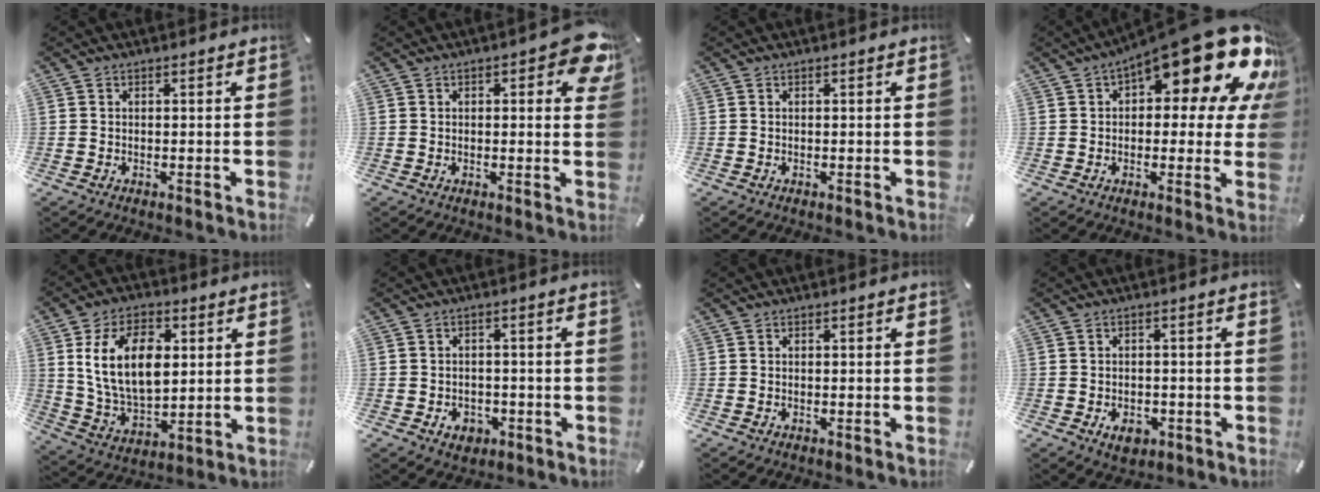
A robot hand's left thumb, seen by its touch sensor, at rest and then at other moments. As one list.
[{"total": 7.6, "force": [2.6, 3.2, 6.4], "torque": [-0.074, -0.011, 0.039]}, {"total": 0.0}, {"total": 21.6, "force": [11.1, 8.2, 16.7], "torque": [-0.228, -0.075, 0.180]}, {"total": 15.6, "force": [4.1, 10.0, 11.2], "torque": [-0.231, 0.004, 0.070]}, {"total": 4.4, "force": [-1.8, 3.6, 1.9], "torque": [-0.029, 0.004, -0.034]}, {"total": 0.0}, {"total": 4.7, "force": [-1.8, 3.3, 2.8], "torque": [-0.050, 0.002, -0.034]}]